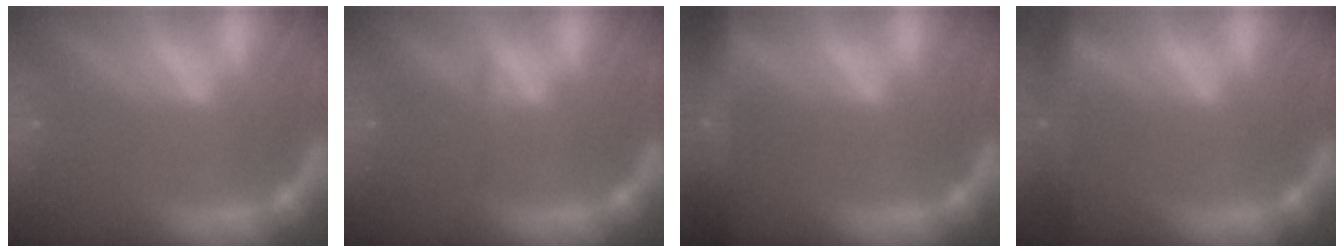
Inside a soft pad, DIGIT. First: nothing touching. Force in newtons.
{"total": 0.9}
{"total": 8.6}
{"total": 5.0}